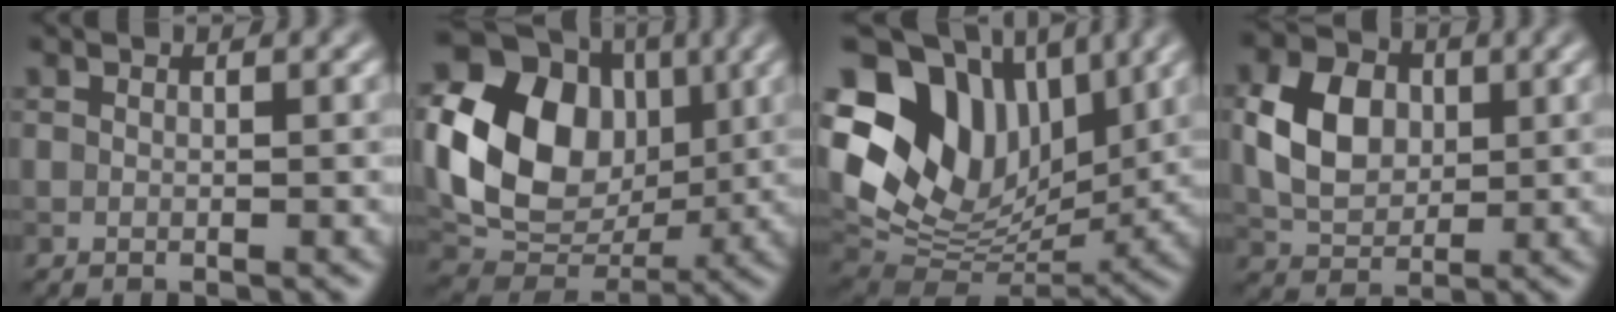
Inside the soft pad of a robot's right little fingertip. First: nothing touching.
{"total": 12.5, "force": [1.6, 9.8, 7.7], "torque": [-0.155, -0.007, 0.025]}
{"total": 14.5, "force": [5.4, 10.2, 8.8], "torque": [-0.176, 0.015, 0.107]}
{"total": 5.8, "force": [0.7, 4.4, 3.8], "torque": [-0.080, 0.007, 0.012]}